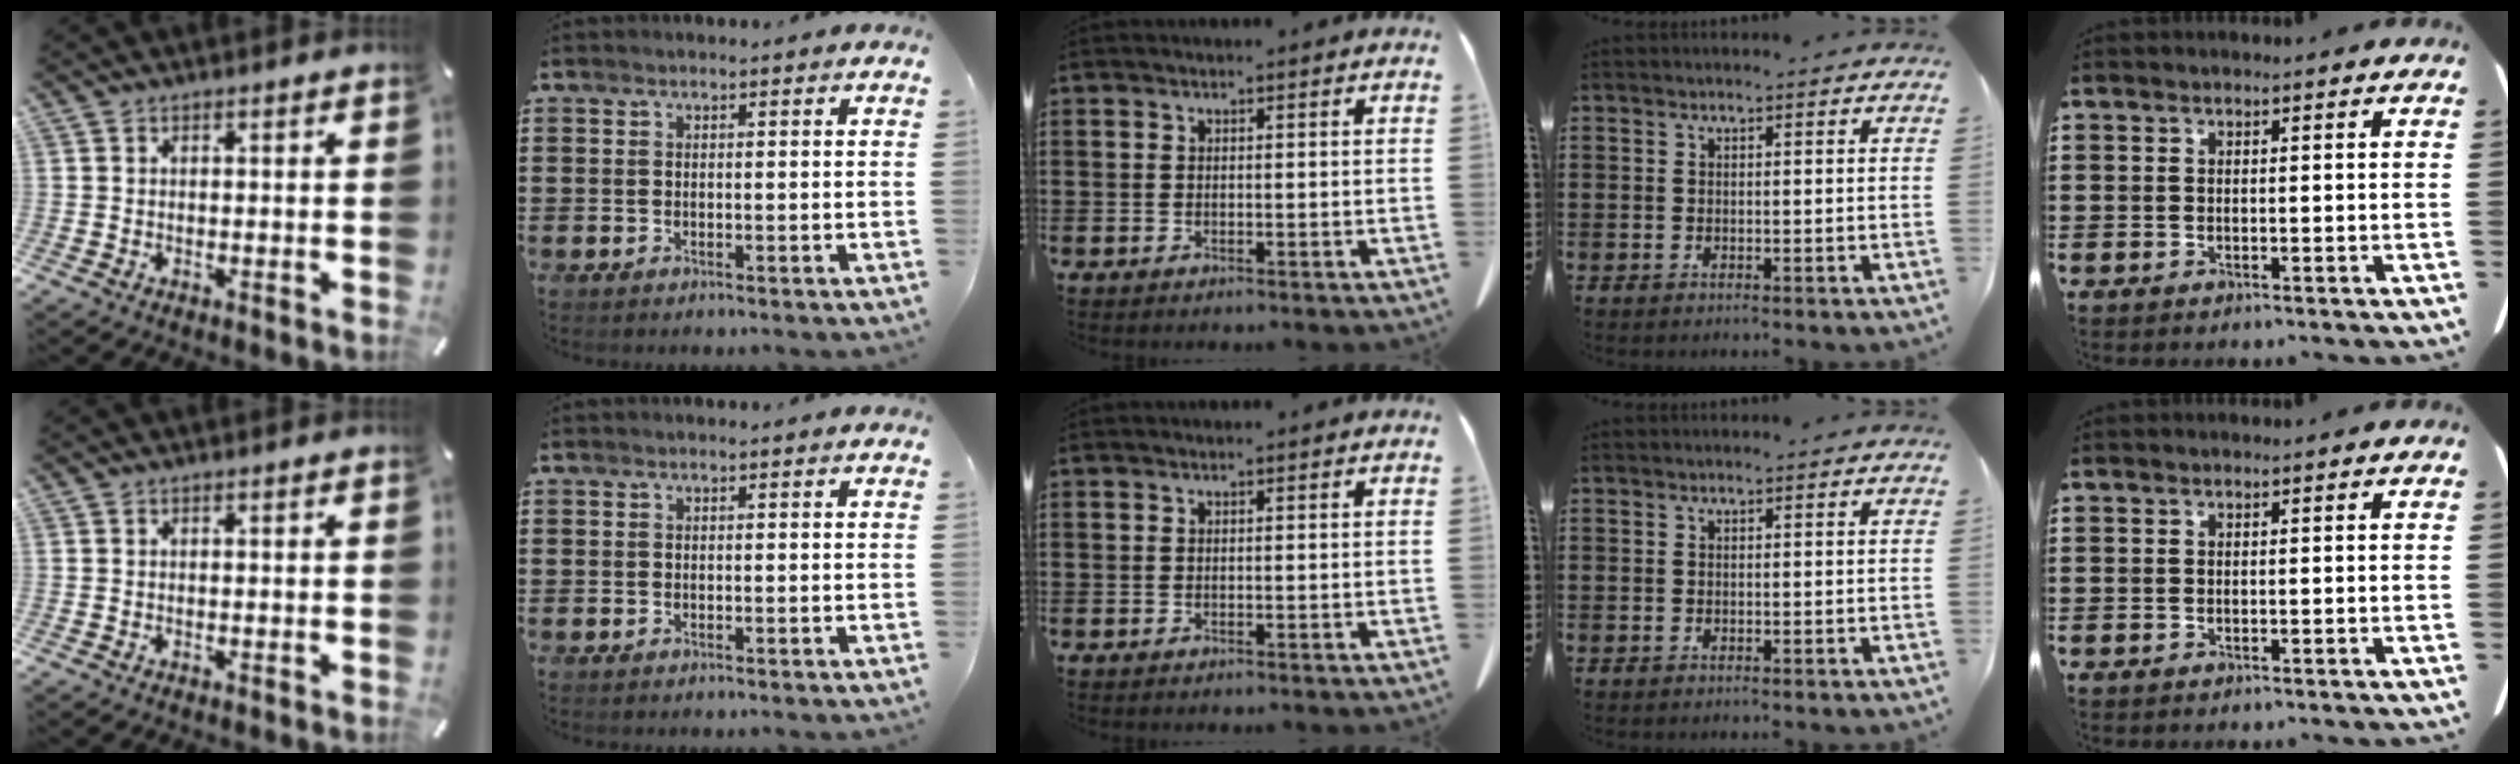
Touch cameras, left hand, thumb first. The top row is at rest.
{}